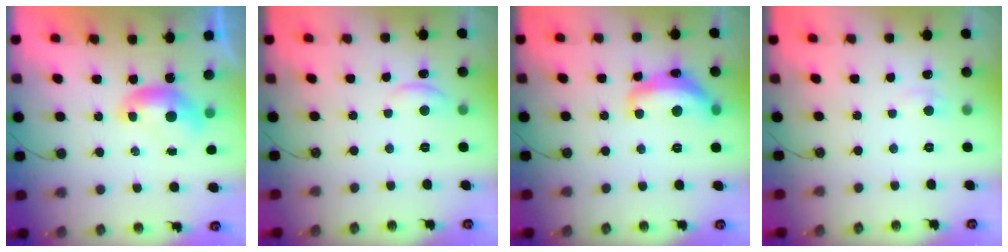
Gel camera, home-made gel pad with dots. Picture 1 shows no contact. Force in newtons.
{"total": 0.6, "press": 0.1, "slide": 0.6}
{"total": 7.4, "press": 7.3, "slide": 0.7}
{"total": 1.3, "press": 1.1, "slide": 0.5}